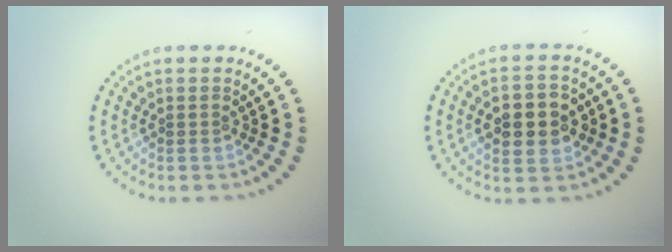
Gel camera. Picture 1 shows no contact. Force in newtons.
{"total": 5.2, "press": 5.2, "slide": 0.2}